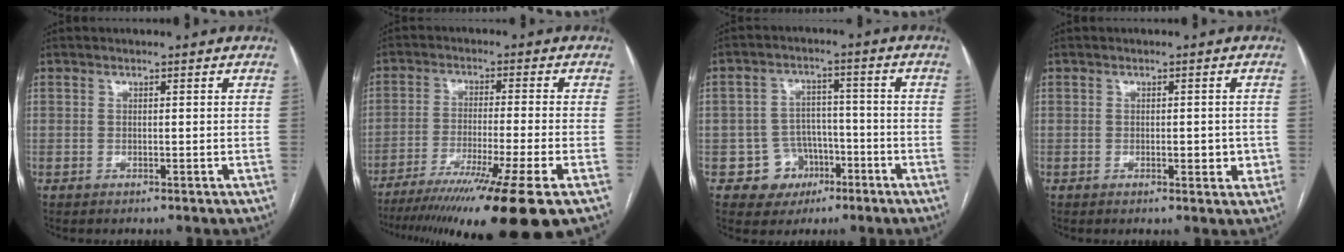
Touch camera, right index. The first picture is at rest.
{"total": 18.9, "force": [-13.4, -1.3, 13.3], "torque": [-0.177, -0.057, -0.216]}
{"total": 6.5, "force": [-2.9, 5.8, 0.5], "torque": [0.008, 0.016, -0.037]}
{"total": 3.2, "force": [-0.5, 1.4, 2.8], "torque": [-0.035, 0.000, -0.005]}